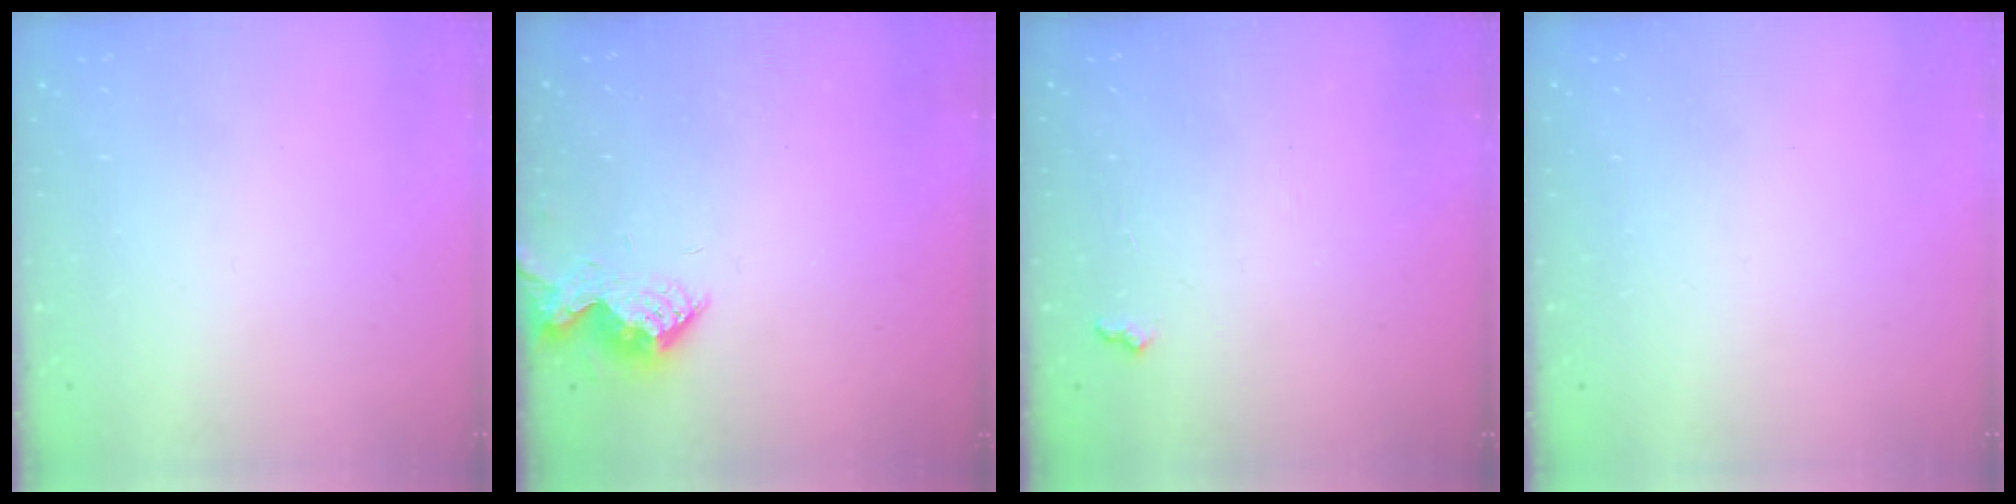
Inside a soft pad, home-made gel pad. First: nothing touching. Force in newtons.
{"total": 9.7, "press": 9.7, "slide": 0.4}
{"total": 4.8, "press": 4.8, "slide": 0.7}
{"total": 0.0}